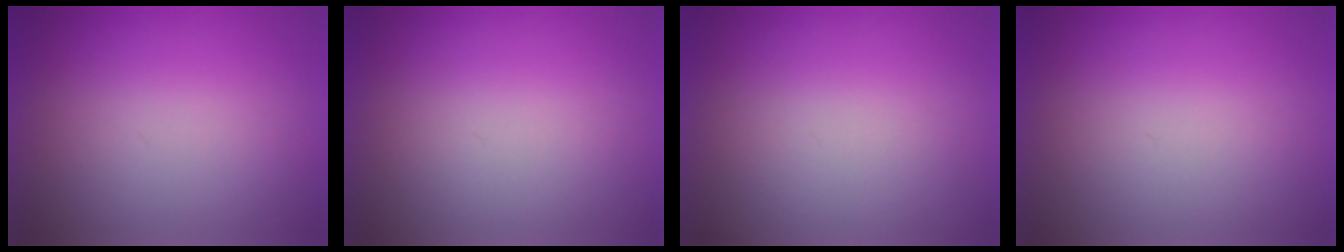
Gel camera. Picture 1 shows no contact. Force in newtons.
{"total": 1.0}
{"total": 2.0}
{"total": 1.0}